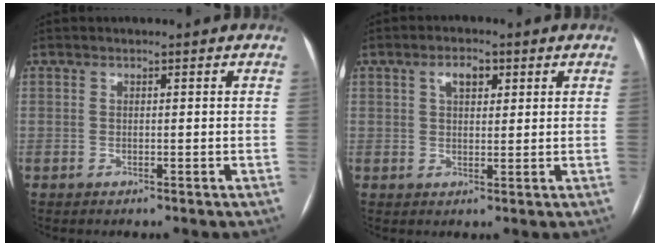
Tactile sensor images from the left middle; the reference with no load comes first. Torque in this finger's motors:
{"motor_torque": [0.50, -0.50, 0.11, 0.01]}